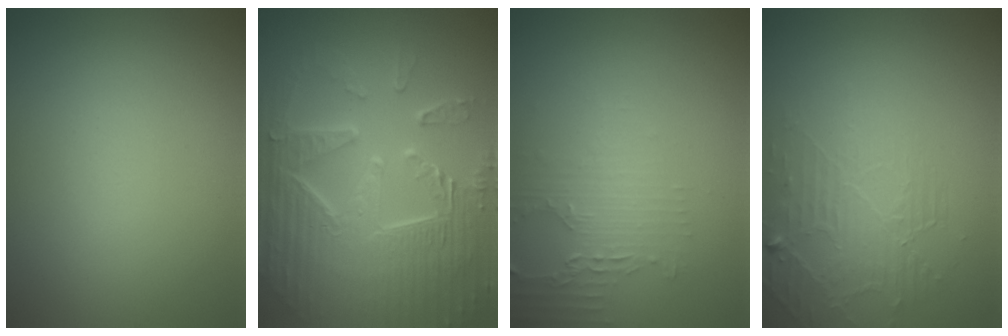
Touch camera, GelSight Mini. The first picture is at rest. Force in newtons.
{"total": 9.5, "press": 6.4, "slide": 7.1}
{"total": 2.1, "press": 2.0, "slide": 0.4}
{"total": 2.2, "press": 1.4, "slide": 1.7}